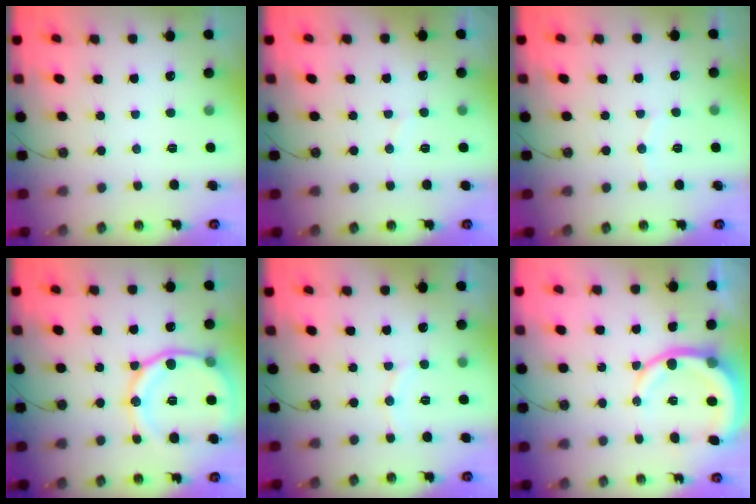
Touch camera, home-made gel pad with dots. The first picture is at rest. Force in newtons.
{"total": 2.6, "press": 2.6, "slide": 0.3}
{"total": 4.3, "press": 4.2, "slide": 0.4}
{"total": 15.6, "press": 15.5, "slide": 1.8}
{"total": 5.0, "press": 4.8, "slide": 1.2}
{"total": 10.7, "press": 10.5, "slide": 2.4}